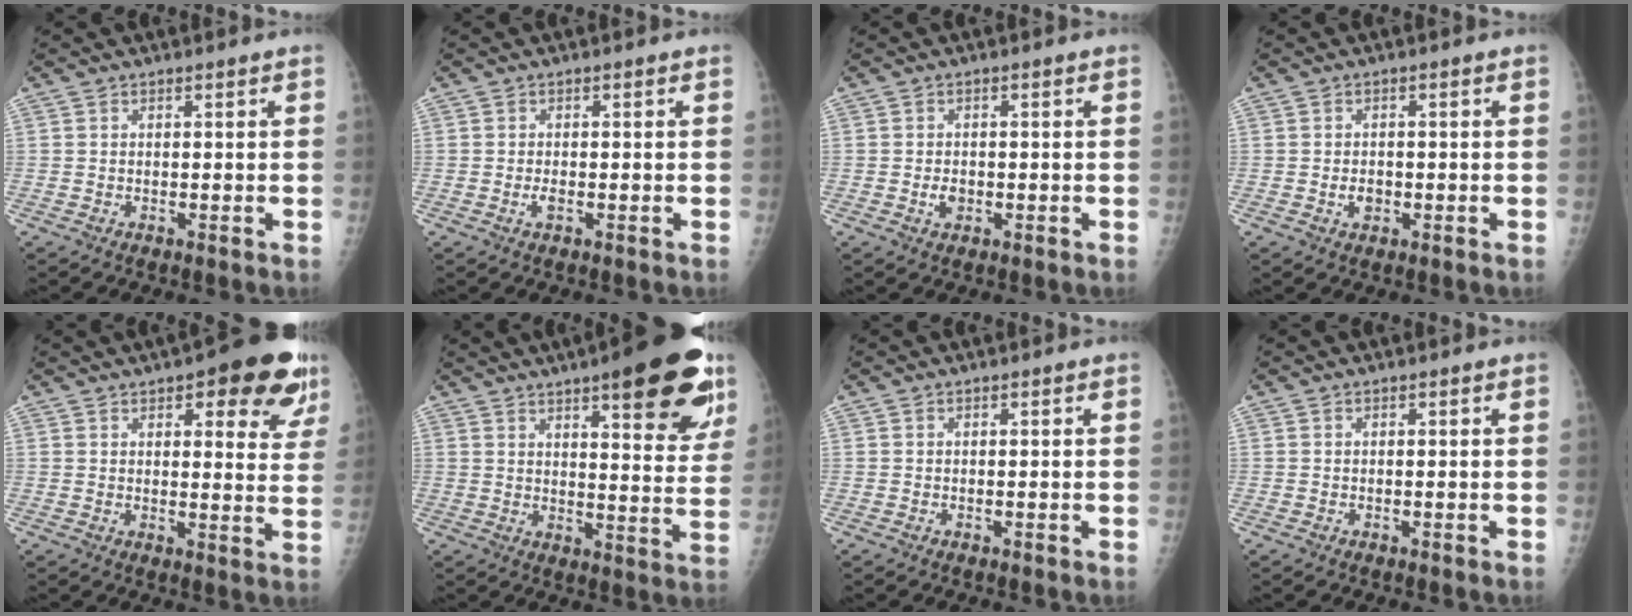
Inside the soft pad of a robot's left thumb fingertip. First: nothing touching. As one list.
[{"total": 1.5, "force": [-0.5, 0.6, 1.3], "torque": [-0.025, 0.001, -0.010]}, {"total": 2.2, "force": [-0.6, 1.6, 1.5], "torque": [-0.019, 0.002, -0.009]}, {"total": 2.4, "force": [-0.6, 1.7, 1.5], "torque": [-0.017, 0.003, -0.009]}, {"total": 15.0, "force": [8.4, 5.6, 11.1], "torque": [-0.090, -0.037, 0.094]}, {"total": 21.0, "force": [11.9, 5.9, 16.3], "torque": [-0.182, -0.043, 0.155]}, {"total": 0.0}, {"total": 0.0}]